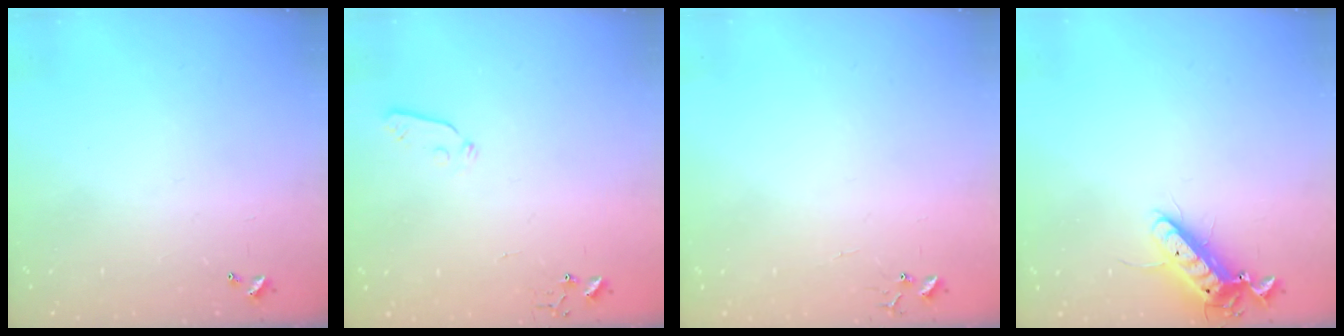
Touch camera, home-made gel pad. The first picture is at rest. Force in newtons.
{"total": 3.5, "press": 3.3, "slide": 1.0}
{"total": 5.6, "press": 5.6, "slide": 0.4}
{"total": 11.9, "press": 11.7, "slide": 2.2}